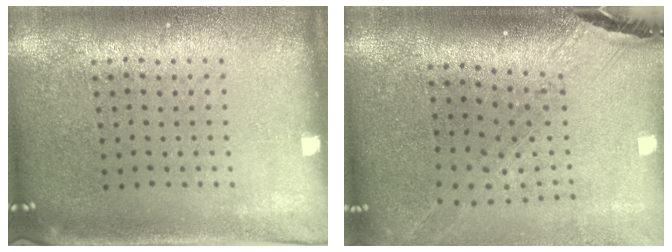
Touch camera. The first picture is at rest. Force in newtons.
{"total": 1.5, "press": 1.4, "slide": 0.5}